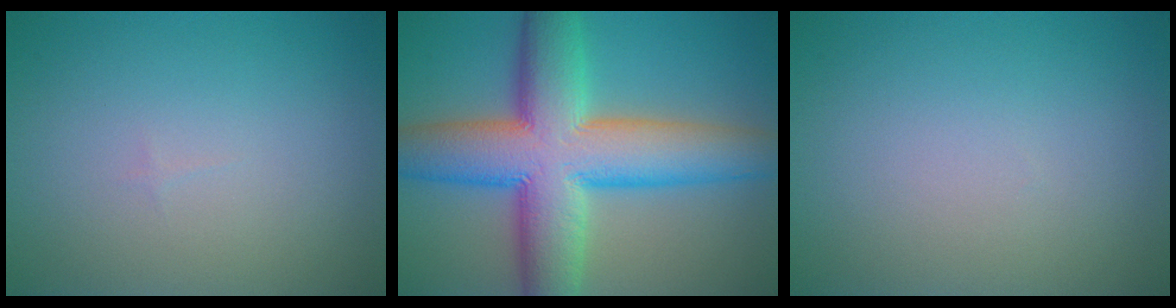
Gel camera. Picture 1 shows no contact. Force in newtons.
{"total": 13.0, "press": 12.9, "slide": 0.7}
{"total": 0.0}